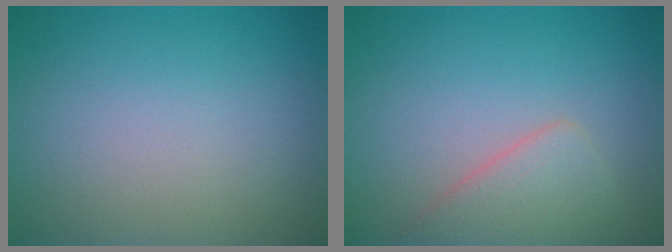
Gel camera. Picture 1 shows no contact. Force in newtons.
{"total": 3.2, "press": 3.2, "slide": 0.1}